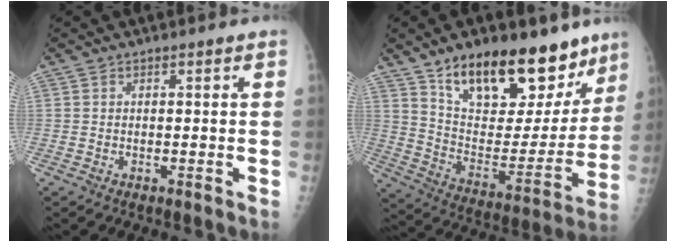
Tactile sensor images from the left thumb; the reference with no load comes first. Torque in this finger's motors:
{"motor_torque": [0.65, 0.42, 1.48, -1.29, 0.26]}